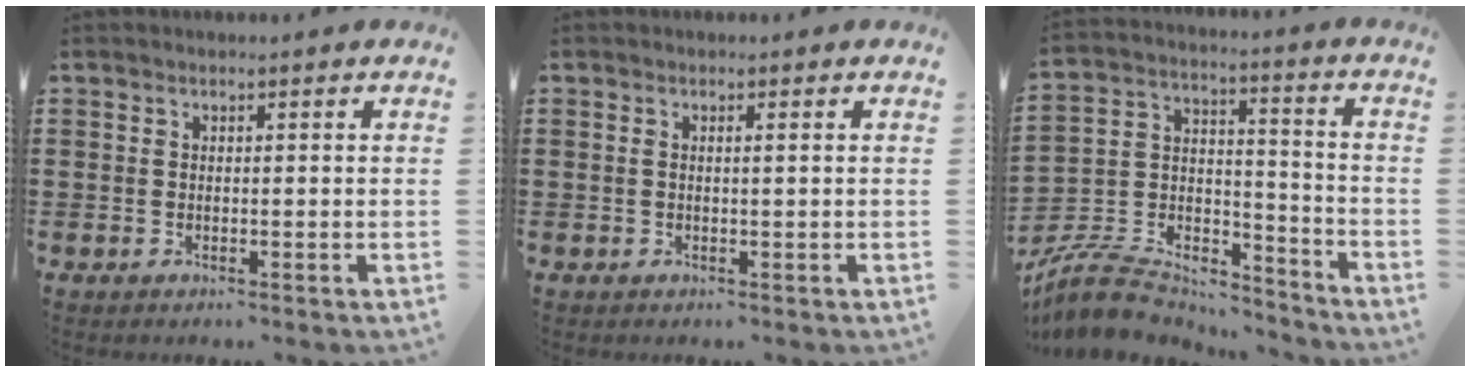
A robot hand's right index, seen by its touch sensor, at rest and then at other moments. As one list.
[{"total": 0.6, "force": [0.1, -0.1, 0.6], "torque": [-0.011, -0.004, 0.002]}, {"total": 9.1, "force": [-8.4, 2.7, 2.5], "torque": [-0.057, 0.013, -0.166]}]